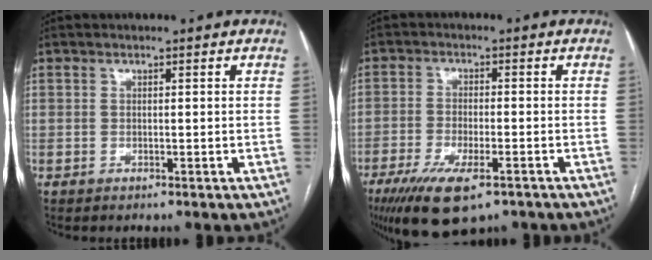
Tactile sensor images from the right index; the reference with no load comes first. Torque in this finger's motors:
{"motor_torque": [1.25, -0.89, 0.54, 0.10]}